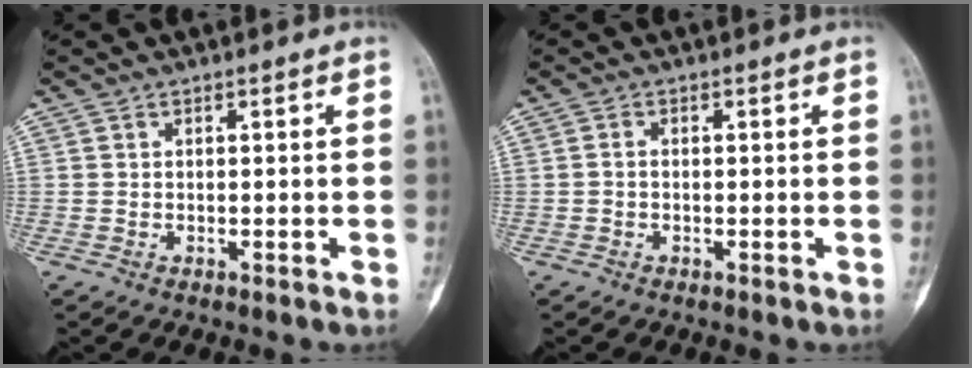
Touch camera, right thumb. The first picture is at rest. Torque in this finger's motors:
{"motor_torque": [-0.10, -0.08, 0.22, 0.31, 0.02]}